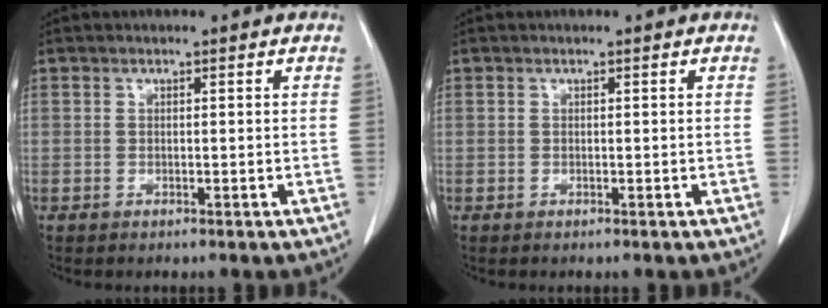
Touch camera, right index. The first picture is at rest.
{"total": 0.0}